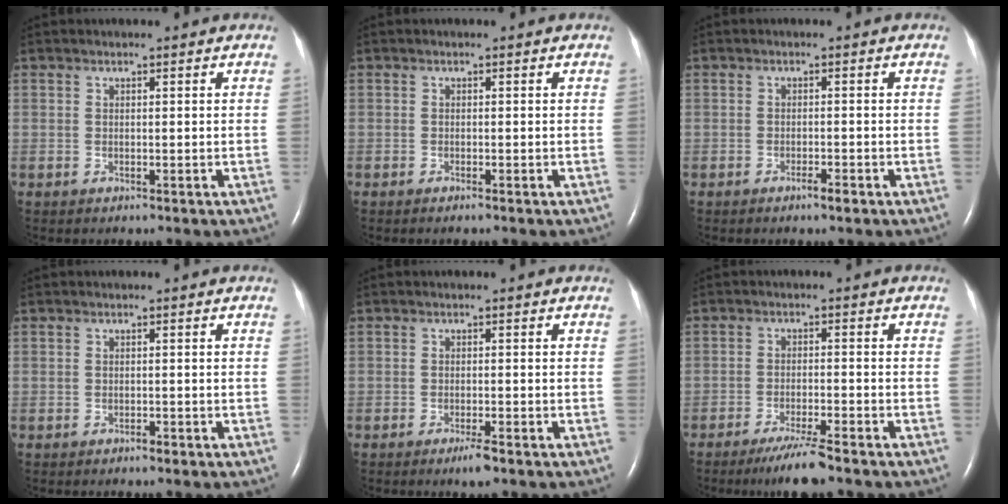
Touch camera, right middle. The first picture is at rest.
{"total": 0.6, "force": [-0.5, 0.0, 0.4], "torque": [-0.011, -0.001, -0.008]}
{"total": 1.5, "force": [-1.1, 0.1, 1.1], "torque": [-0.021, -0.001, -0.016]}
{"total": 0.7, "force": [-0.6, 0.2, 0.4], "torque": [-0.009, 0.000, -0.007]}
{"total": 2.4, "force": [-1.6, 0.1, 1.7], "torque": [-0.034, -0.004, -0.026]}
{"total": 5.7, "force": [-4.4, -0.1, 3.5], "torque": [-0.069, -0.017, -0.079]}